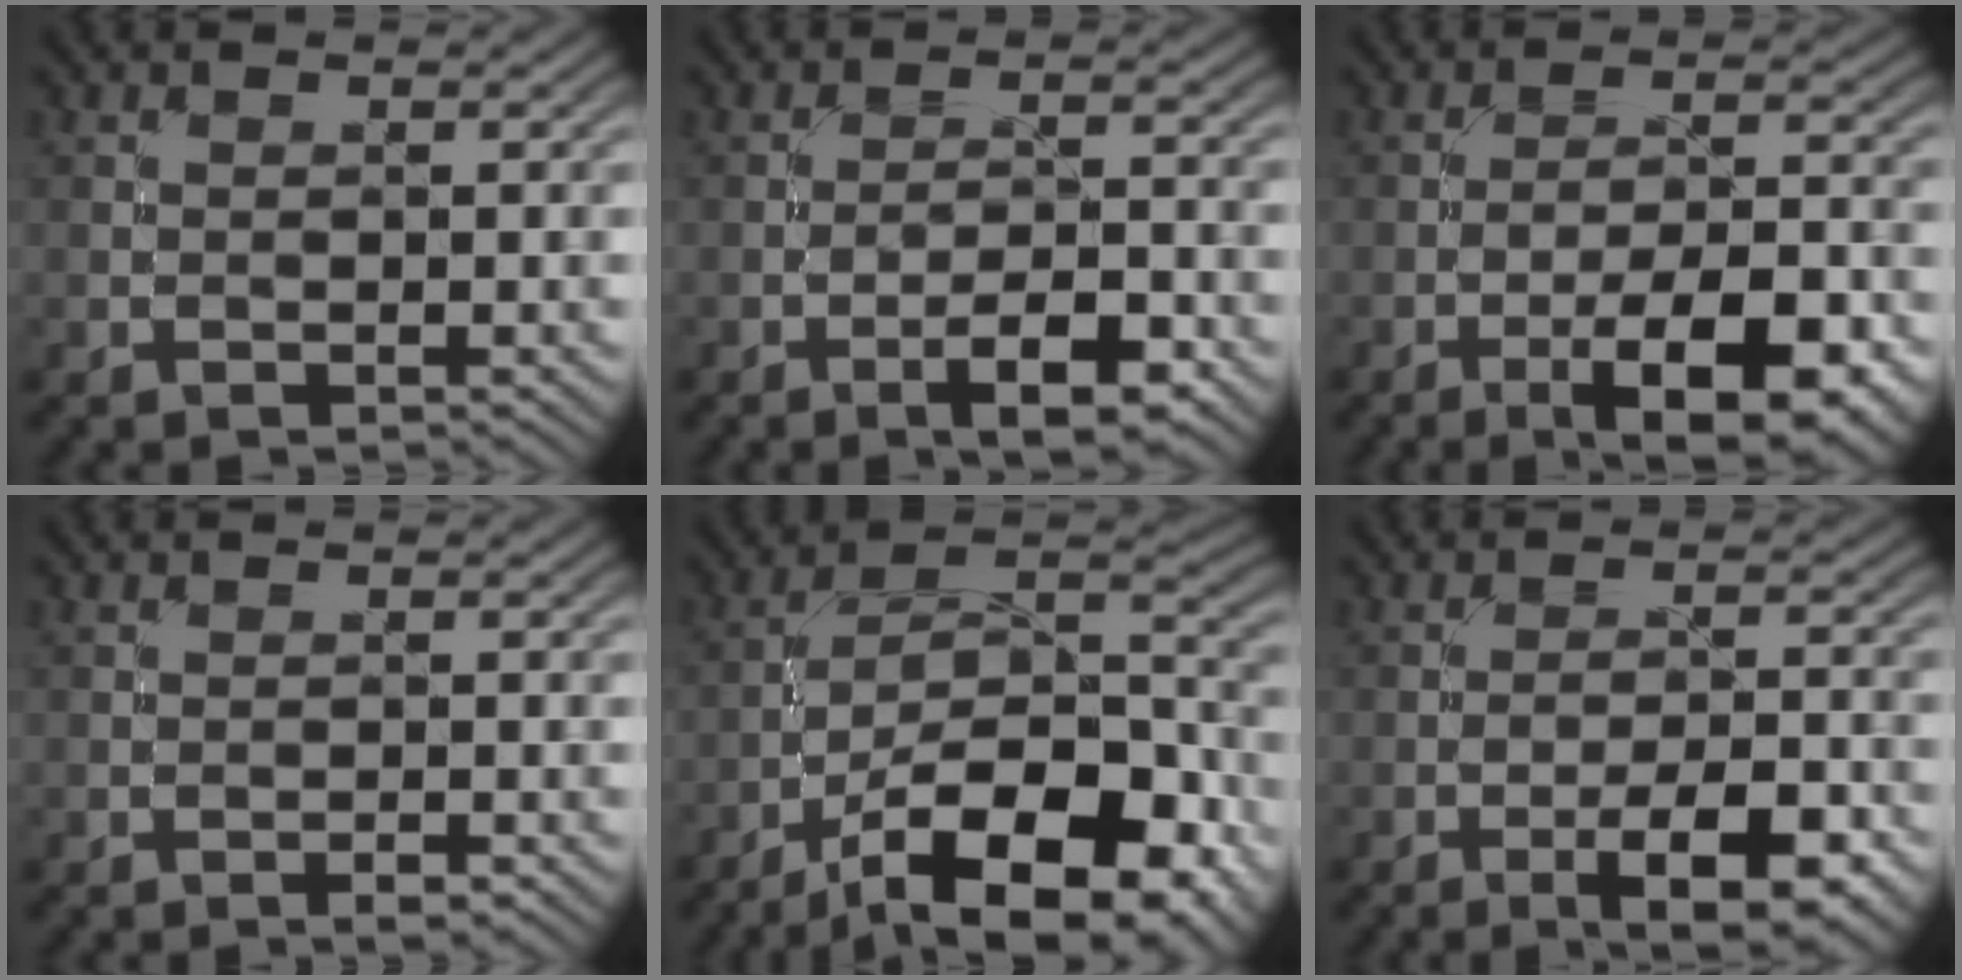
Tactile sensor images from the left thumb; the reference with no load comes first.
{"total": 5.6, "force": [-3.2, 1.7, 4.3], "torque": [-0.067, 0.010, -0.052]}
{"total": 10.5, "force": [-5.7, 3.2, 8.3], "torque": [-0.128, 0.003, -0.084]}
{"total": 1.1, "force": [-0.6, 0.4, 0.7], "torque": [-0.010, 0.001, -0.011]}
{"total": 17.1, "force": [-10.2, 6.8, 11.9], "torque": [-0.185, -0.008, -0.169]}
{"total": 7.6, "force": [-4.1, 2.3, 5.9], "torque": [-0.091, 0.004, -0.059]}